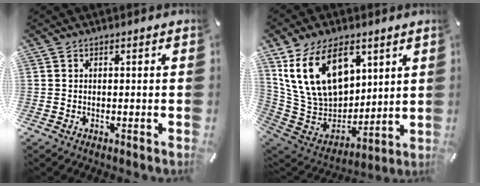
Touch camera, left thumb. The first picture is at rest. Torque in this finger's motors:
{"motor_torque": [1.09, 0.96, 0.73, -0.48, 0.60]}